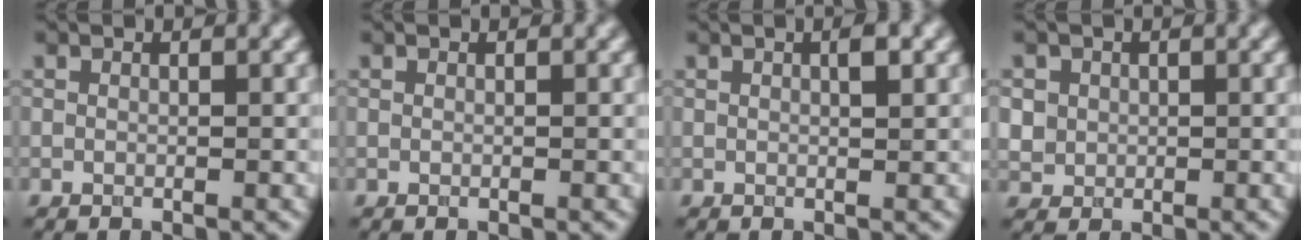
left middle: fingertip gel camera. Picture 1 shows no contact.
{"total": 0.0}
{"total": 1.4, "force": [0.5, 0.3, 1.3], "torque": [-0.021, 0.002, 0.007]}
{"total": 2.7, "force": [0.7, 2.4, 0.8], "torque": [-0.016, 0.006, 0.022]}